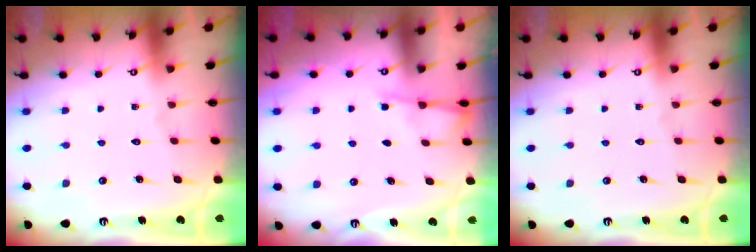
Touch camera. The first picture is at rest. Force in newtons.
{"total": 2.7, "press": 2.6, "slide": 0.4}
{"total": 0.0}